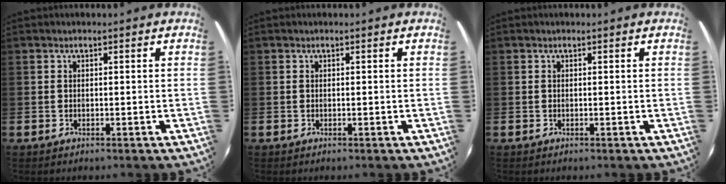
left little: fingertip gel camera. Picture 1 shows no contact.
{"total": 0.0}
{"total": 0.0}